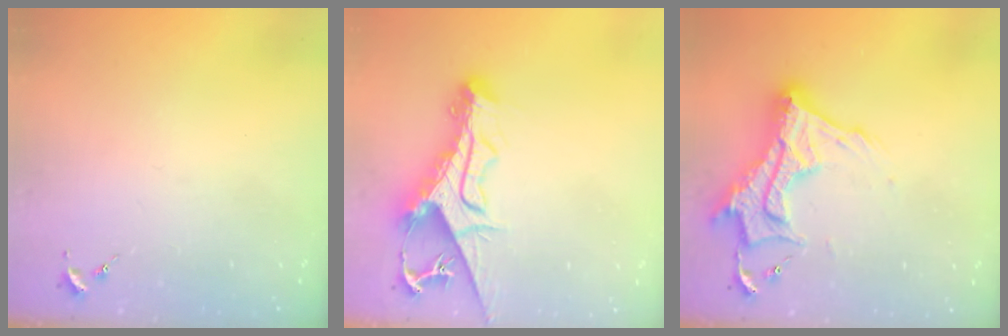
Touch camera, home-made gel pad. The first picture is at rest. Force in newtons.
{"total": 13.5, "press": 13.5, "slide": 1.6}
{"total": 16.8, "press": 16.7, "slide": 1.5}